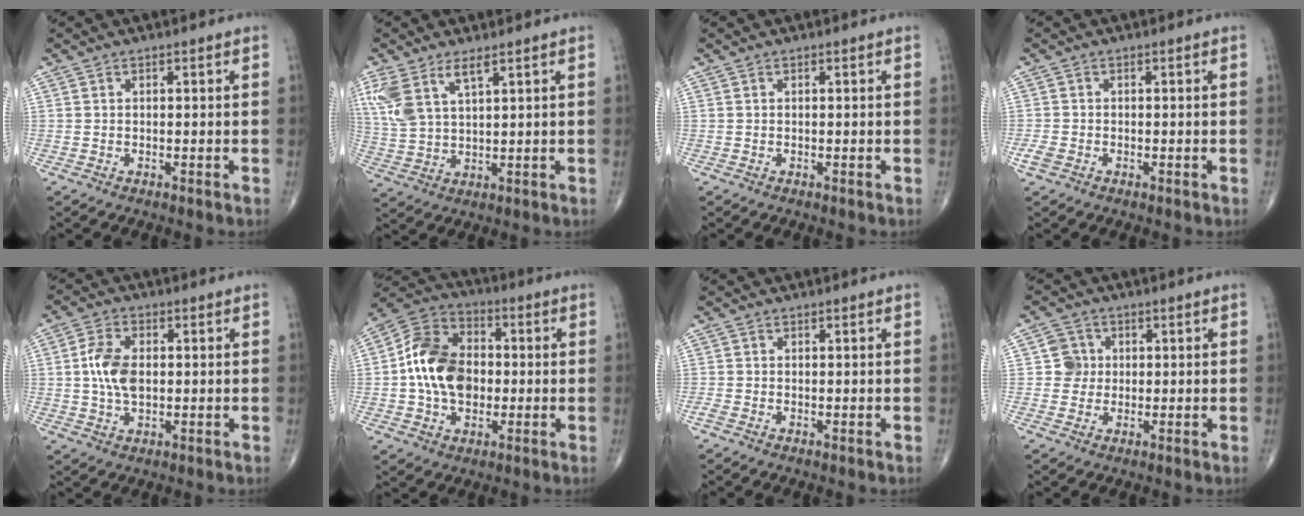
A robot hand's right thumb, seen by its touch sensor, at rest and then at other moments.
{"total": 8.7, "force": [4.7, 3.5, 6.4], "torque": [-0.151, -0.008, 0.106]}
{"total": 0.0}
{"total": 2.0, "force": [-0.9, 1.4, 1.1], "torque": [-0.029, 0.001, -0.020]}
{"total": 7.6, "force": [0.4, 4.5, 6.1], "torque": [-0.119, 0.003, 0.006]}
{"total": 15.0, "force": [-0.5, 10.7, 10.5], "torque": [-0.169, 0.027, -0.015]}
{"total": 1.0, "force": [-0.5, 0.6, 0.7], "torque": [-0.022, -0.003, -0.011]}
{"total": 3.9, "force": [0.4, 3.9, 0.5], "torque": [0.019, 0.007, 0.001]}